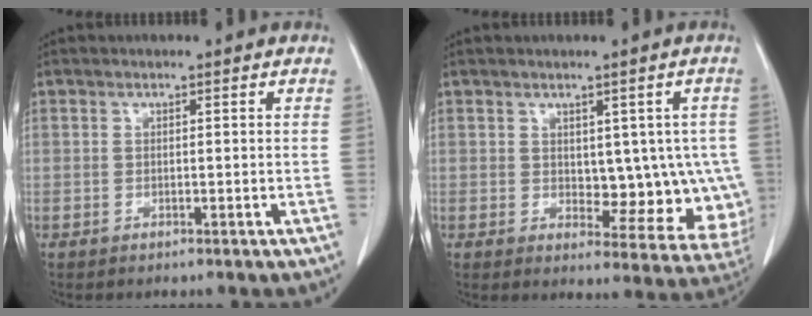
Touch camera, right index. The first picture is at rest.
{"total": 9.9, "force": [0.4, 5.3, 8.3], "torque": [-0.079, 0.003, 0.019]}